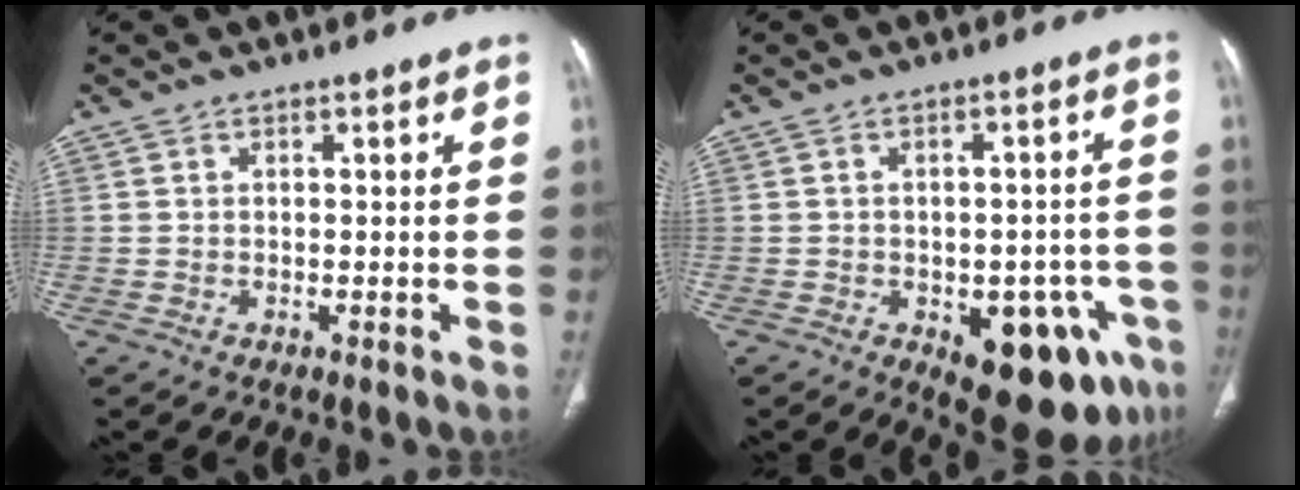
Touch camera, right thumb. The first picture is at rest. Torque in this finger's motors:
{"motor_torque": [3.15, 1.57, 0.19, -0.23, 0.27]}